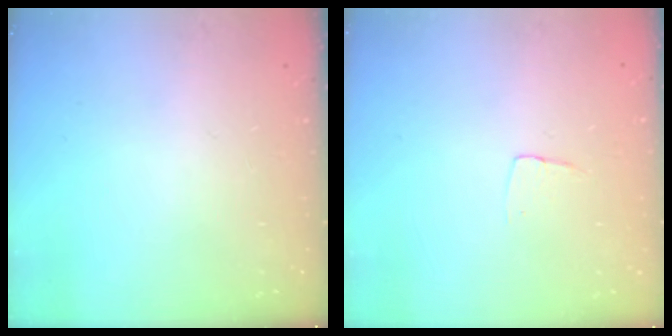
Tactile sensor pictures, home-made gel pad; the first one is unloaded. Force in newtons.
{"total": 3.2, "press": 3.2, "slide": 0.2}